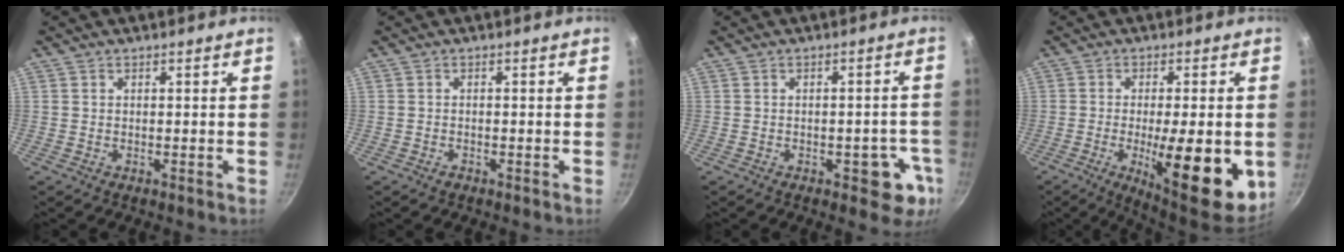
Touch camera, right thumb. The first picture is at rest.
{"total": 0.7, "force": [-0.6, 0.3, 0.3], "torque": [-0.009, 0.005, -0.011]}
{"total": 7.5, "force": [-2.9, 3.9, 5.7], "torque": [-0.022, 0.016, -0.032]}
{"total": 17.0, "force": [-3.9, 4.8, 15.9], "torque": [-0.205, -0.001, -0.046]}